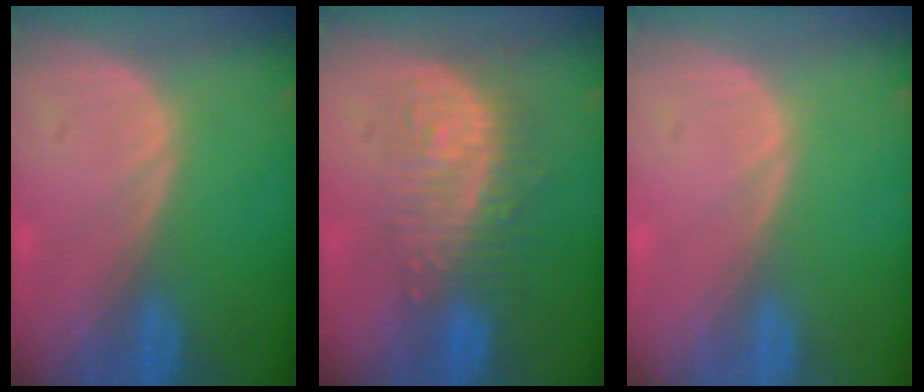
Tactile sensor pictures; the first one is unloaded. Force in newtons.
{"total": 9.0, "press": 8.6, "slide": 2.9}
{"total": 0.0}